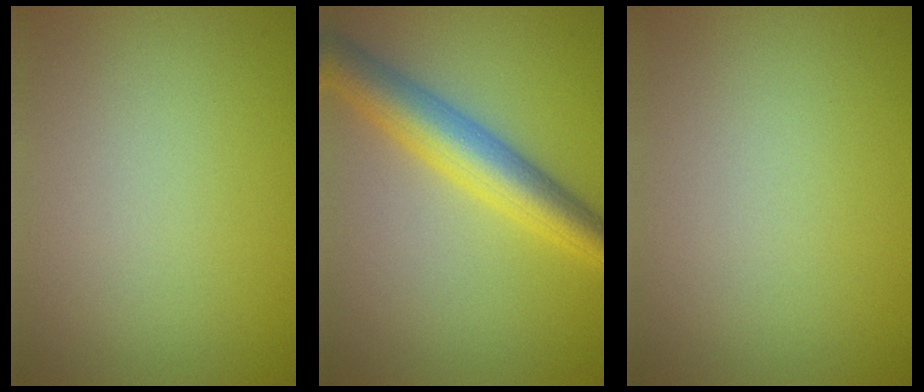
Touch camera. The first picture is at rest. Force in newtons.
{"total": 6.1, "press": 6.1, "slide": 0.0}
{"total": 0.0}